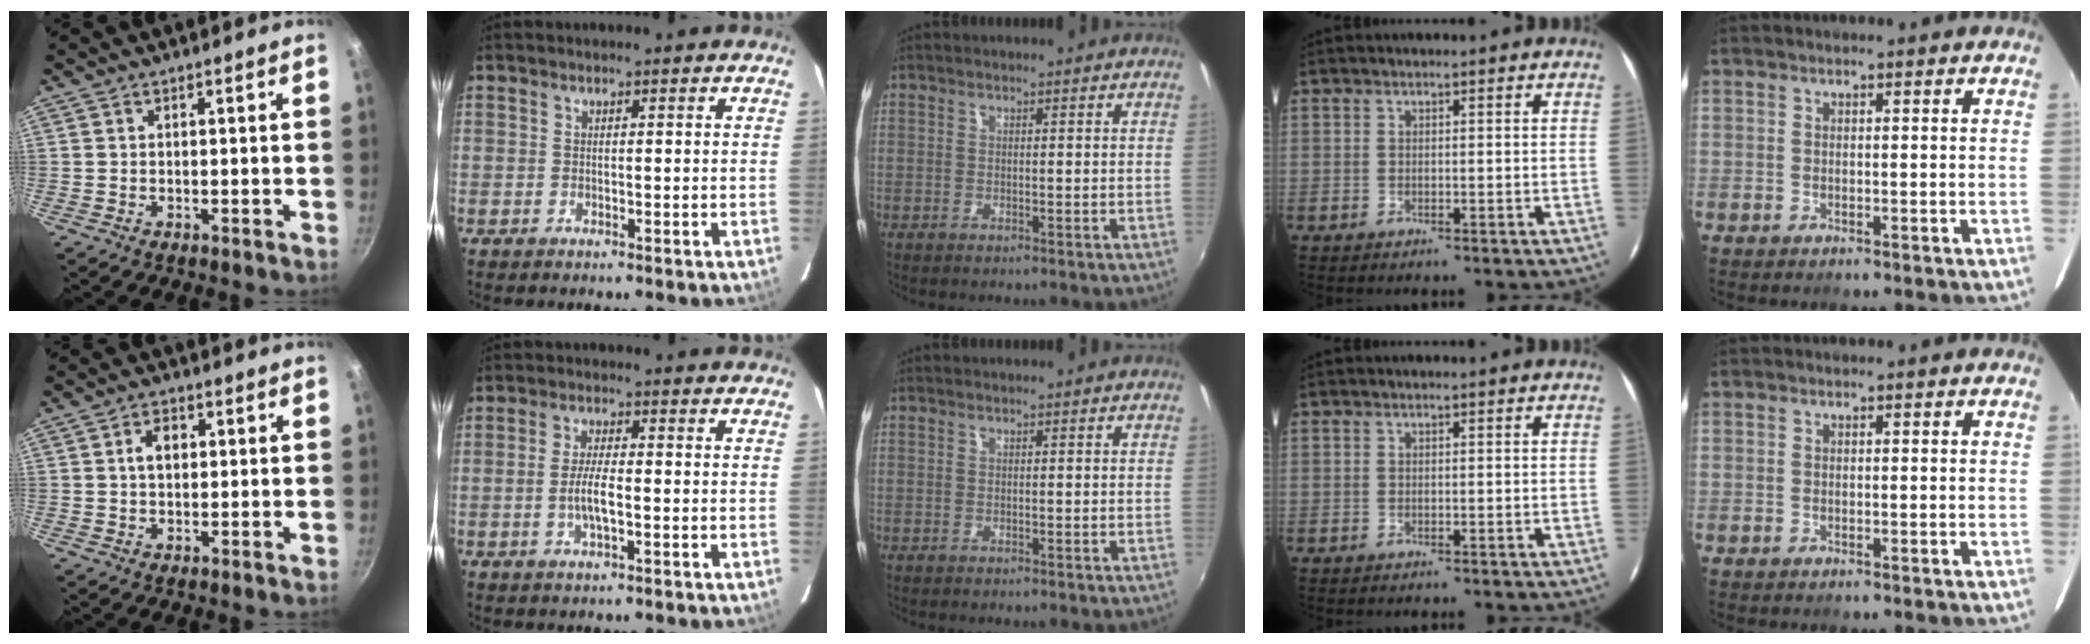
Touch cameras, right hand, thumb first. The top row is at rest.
{"thumb": {"total": 4.1, "force": [0.7, 2.7, 3.0], "torque": [-0.036, 0.009, 0.009]}, "index": {"total": 4.7, "force": [-1.2, 1.0, 4.4], "torque": [-0.088, 0.000, -0.024]}}